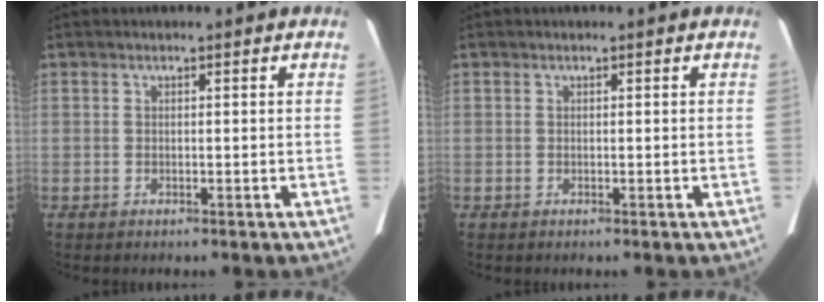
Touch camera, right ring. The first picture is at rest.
{"total": 0.0}